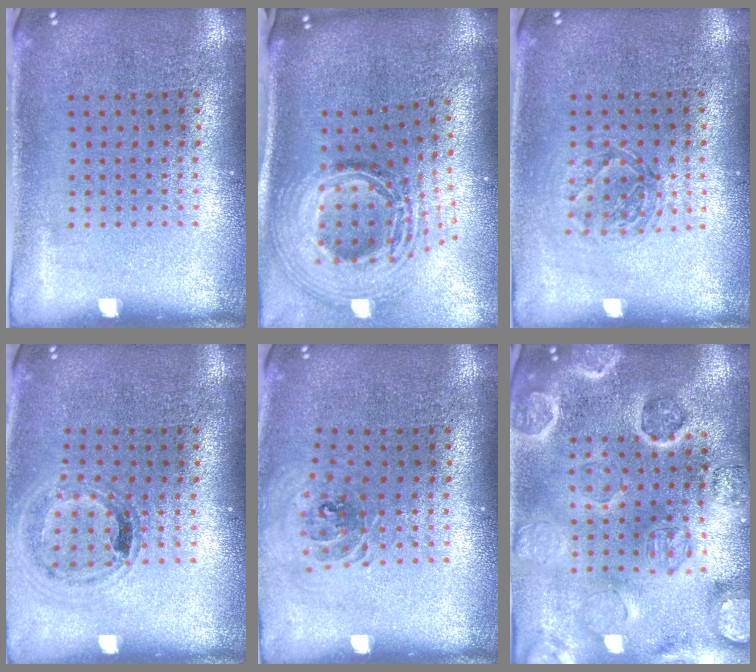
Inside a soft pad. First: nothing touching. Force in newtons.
{"total": 3.0, "press": 2.1, "slide": 2.1}
{"total": 1.2, "press": 1.1, "slide": 0.6}
{"total": 1.0, "press": 1.0, "slide": 0.0}
{"total": 0.9, "press": 0.8, "slide": 0.2}
{"total": 2.9, "press": 2.9, "slide": 0.3}